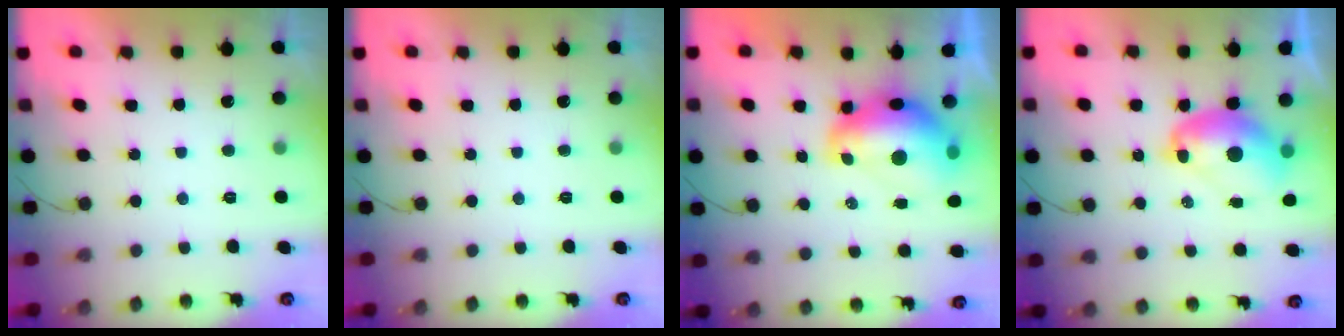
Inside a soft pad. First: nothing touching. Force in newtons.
{"total": 0.0}
{"total": 12.0, "press": 12.0, "slide": 1.2}
{"total": 10.5, "press": 10.4, "slide": 1.1}